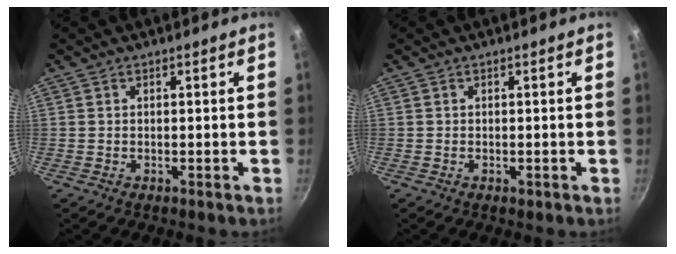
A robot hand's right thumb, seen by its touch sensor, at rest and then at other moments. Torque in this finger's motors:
{"motor_torque": [0.38, -0.04, 0.53, -0.18, 0.04]}